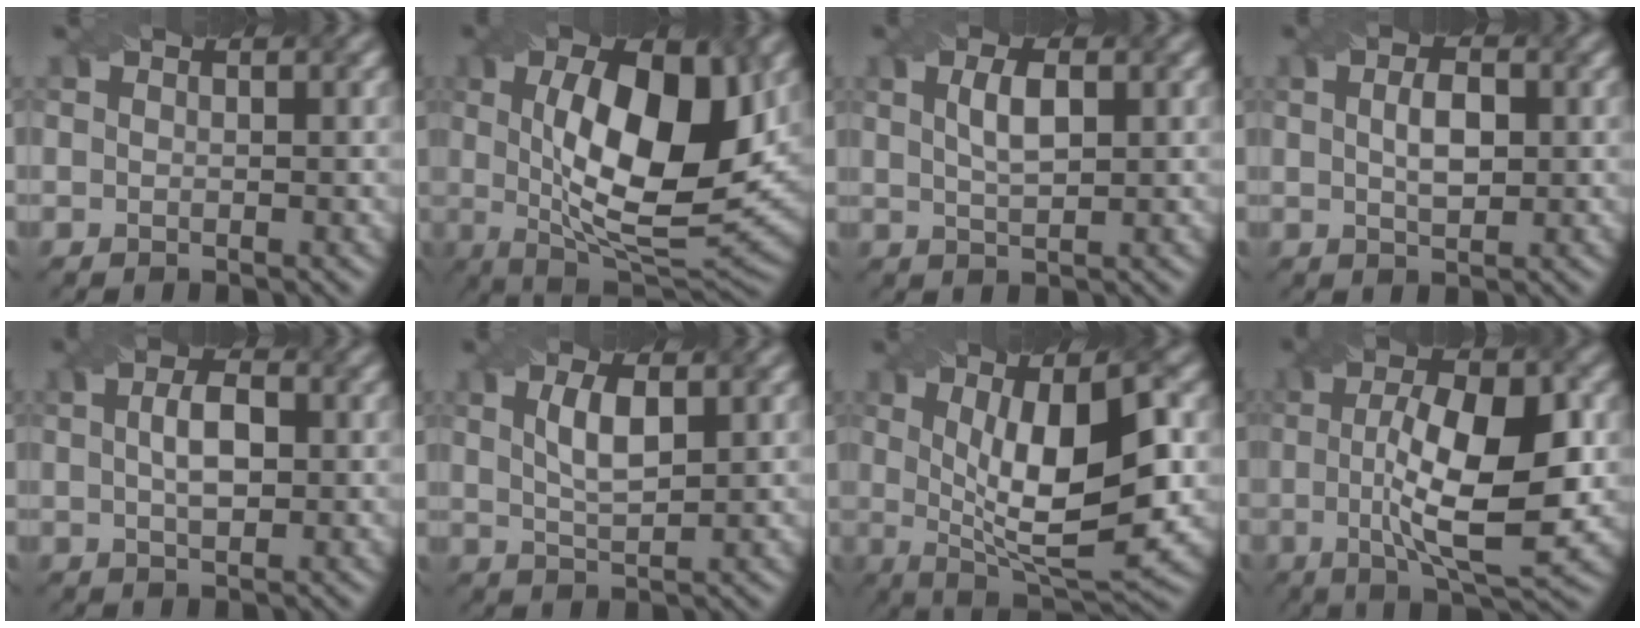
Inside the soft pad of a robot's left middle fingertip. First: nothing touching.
{"total": 12.9, "force": [1.8, 5.2, 11.6], "torque": [-0.178, 0.001, 0.030]}
{"total": 2.8, "force": [0.7, 1.0, 2.5], "torque": [-0.050, 0.006, 0.018]}
{"total": 2.8, "force": [0.3, 1.3, 2.4], "torque": [-0.053, 0.004, 0.009]}
{"total": 3.4, "force": [0.3, 1.6, 3.0], "torque": [-0.062, 0.006, 0.006]}
{"total": 3.4, "force": [1.0, 1.2, 3.0], "torque": [-0.065, 0.004, 0.022]}
{"total": 11.3, "force": [0.8, 3.6, 10.7], "torque": [-0.162, -0.003, 0.016]}
{"total": 10.8, "force": [-0.2, 3.5, 10.2], "torque": [-0.156, 0.003, -0.001]}